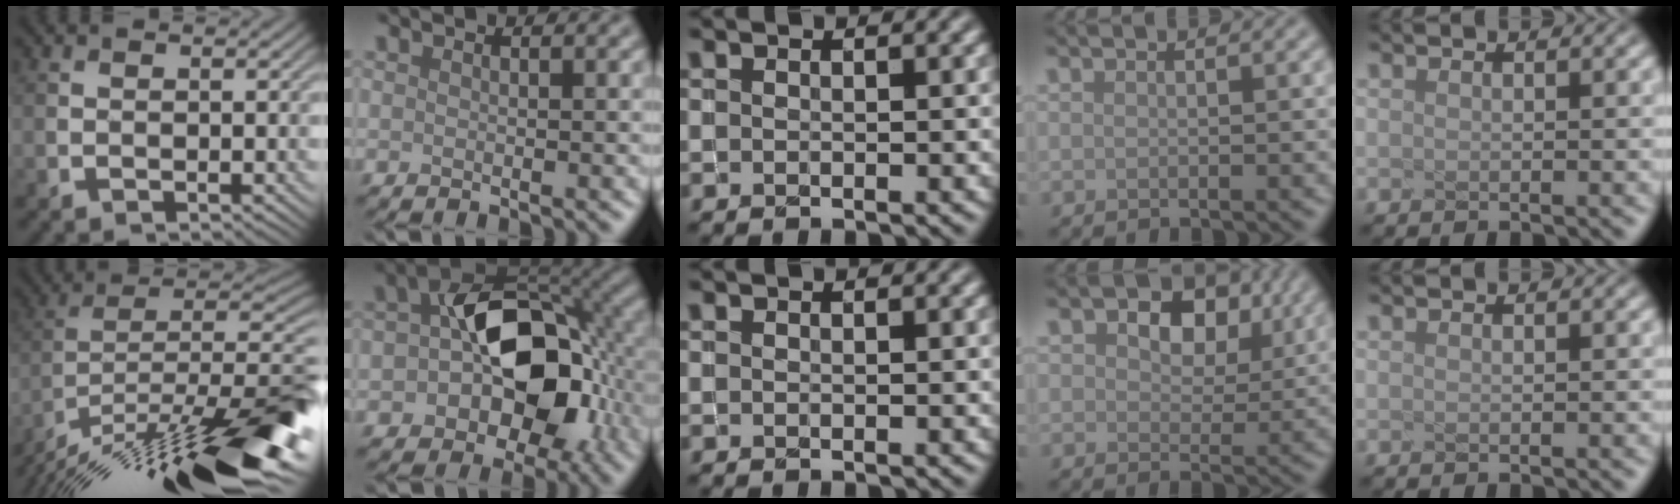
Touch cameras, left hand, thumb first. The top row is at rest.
{"thumb": {"total": 18.0, "force": [-11.4, 5.3, 12.9], "torque": [-0.217, -0.005, -0.192]}, "index": {"total": 11.5, "force": [-1.7, 7.3, 8.6], "torque": [-0.117, 0.004, -0.034]}, "ring": {"total": 6.6, "force": [2.7, 4.1, 4.3], "torque": [-0.069, 0.000, 0.027]}}